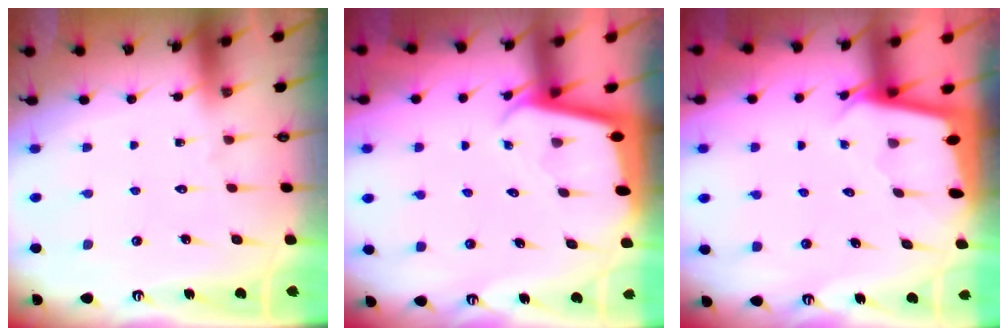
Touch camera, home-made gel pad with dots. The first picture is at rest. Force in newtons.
{"total": 2.7, "press": 2.7, "slide": 0.2}
{"total": 1.9, "press": 1.9, "slide": 0.1}